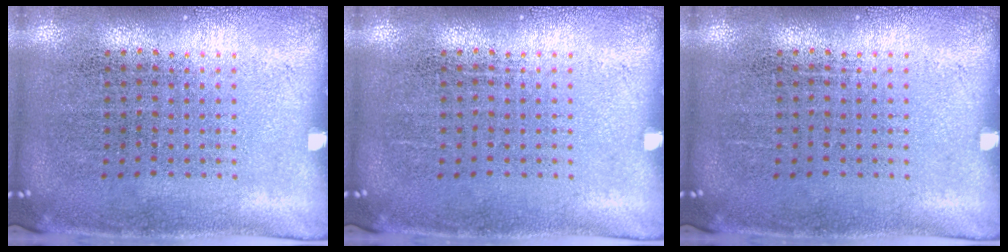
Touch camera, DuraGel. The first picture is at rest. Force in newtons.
{"total": 0.0}
{"total": 0.0}